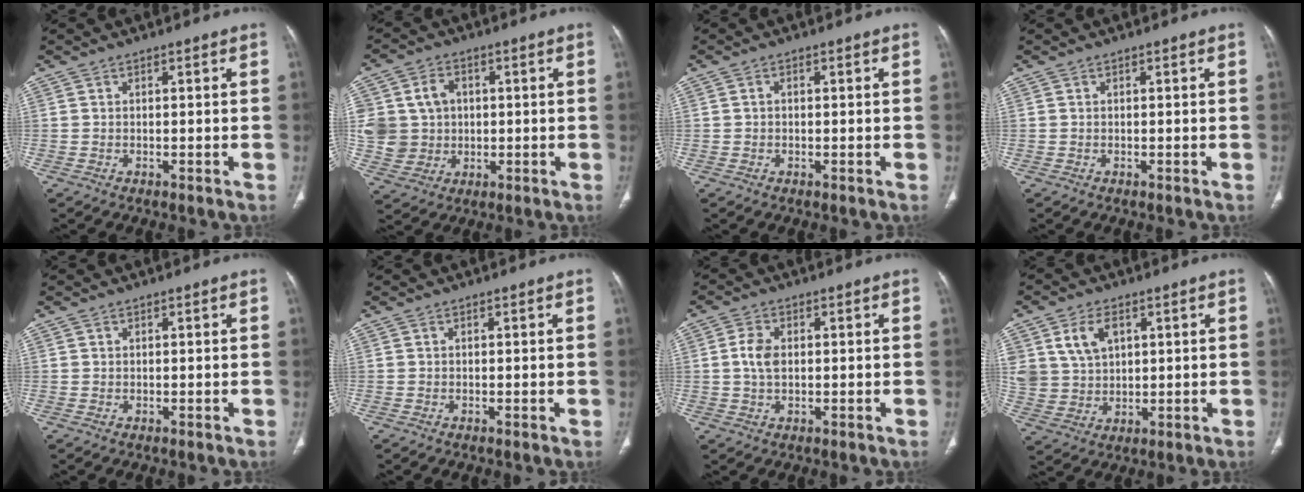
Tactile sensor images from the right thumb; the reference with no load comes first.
{"total": 11.3, "force": [1.1, 10.1, 4.9], "torque": [-0.075, 0.008, 0.034]}
{"total": 0.6, "force": [0.1, 0.5, 0.3], "torque": [-0.004, 0.003, 0.000]}
{"total": 0.0}
{"total": 0.0}
{"total": 0.0}
{"total": 4.4, "force": [0.4, 2.8, 3.4], "torque": [-0.070, 0.002, 0.005]}
{"total": 9.1, "force": [3.5, 6.6, 5.2], "torque": [-0.085, -0.010, 0.080]}